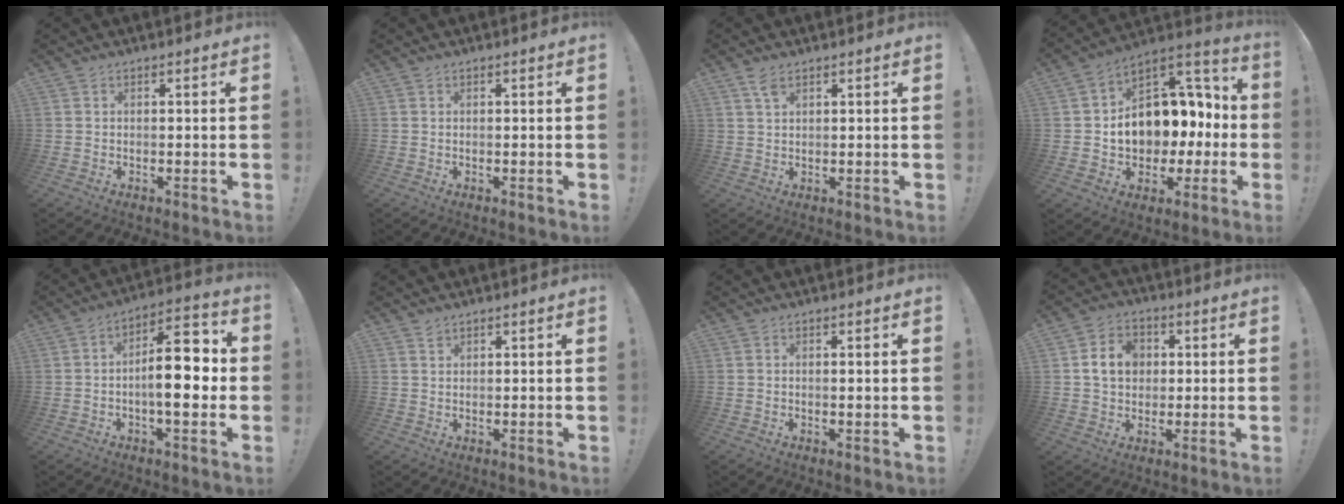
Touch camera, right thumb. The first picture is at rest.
{"total": 0.0}
{"total": 3.5, "force": [2.2, 1.5, 2.3], "torque": [-0.035, -0.010, 0.038]}
{"total": 14.5, "force": [0.6, 11.6, 8.7], "torque": [-0.117, -0.009, 0.032]}
{"total": 15.1, "force": [-1.5, 6.3, 13.6], "torque": [-0.196, 0.015, -0.030]}
{"total": 1.4, "force": [1.2, 0.6, 0.3], "torque": [0.001, -0.006, 0.023]}
{"total": 0.6, "force": [0.1, -0.1, 0.6], "torque": [-0.007, -0.002, 0.001]}
{"total": 9.3, "force": [1.7, 7.7, 4.8], "torque": [-0.069, 0.007, 0.036]}